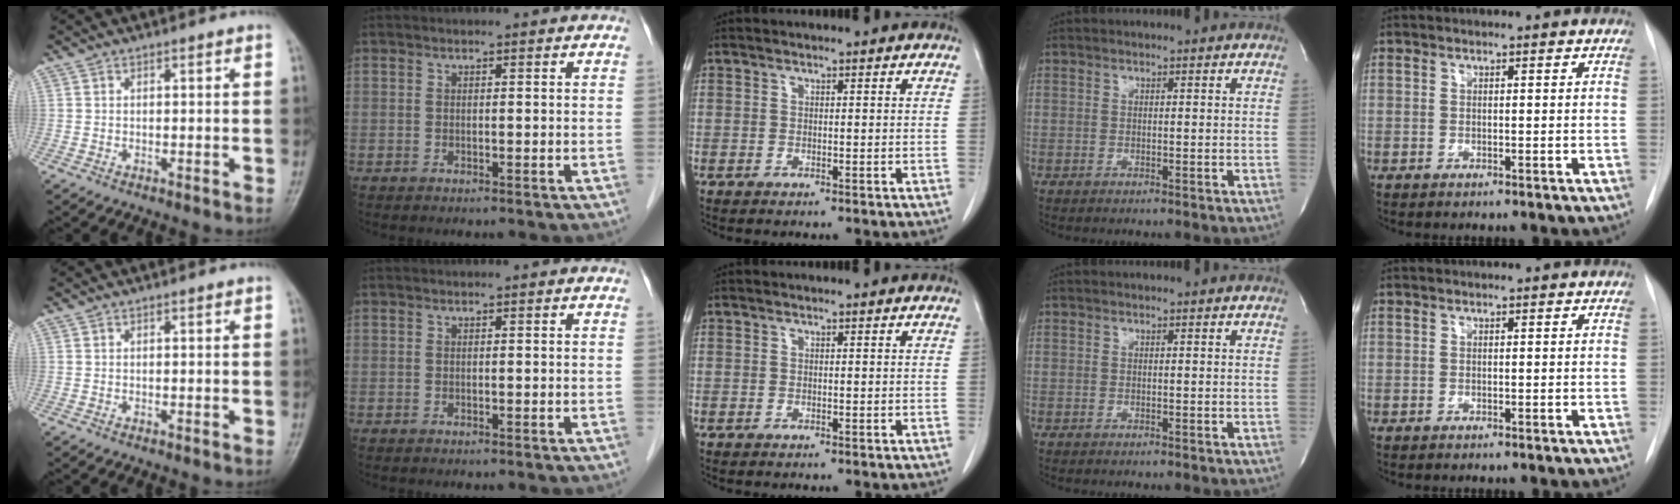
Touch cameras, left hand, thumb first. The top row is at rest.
{}